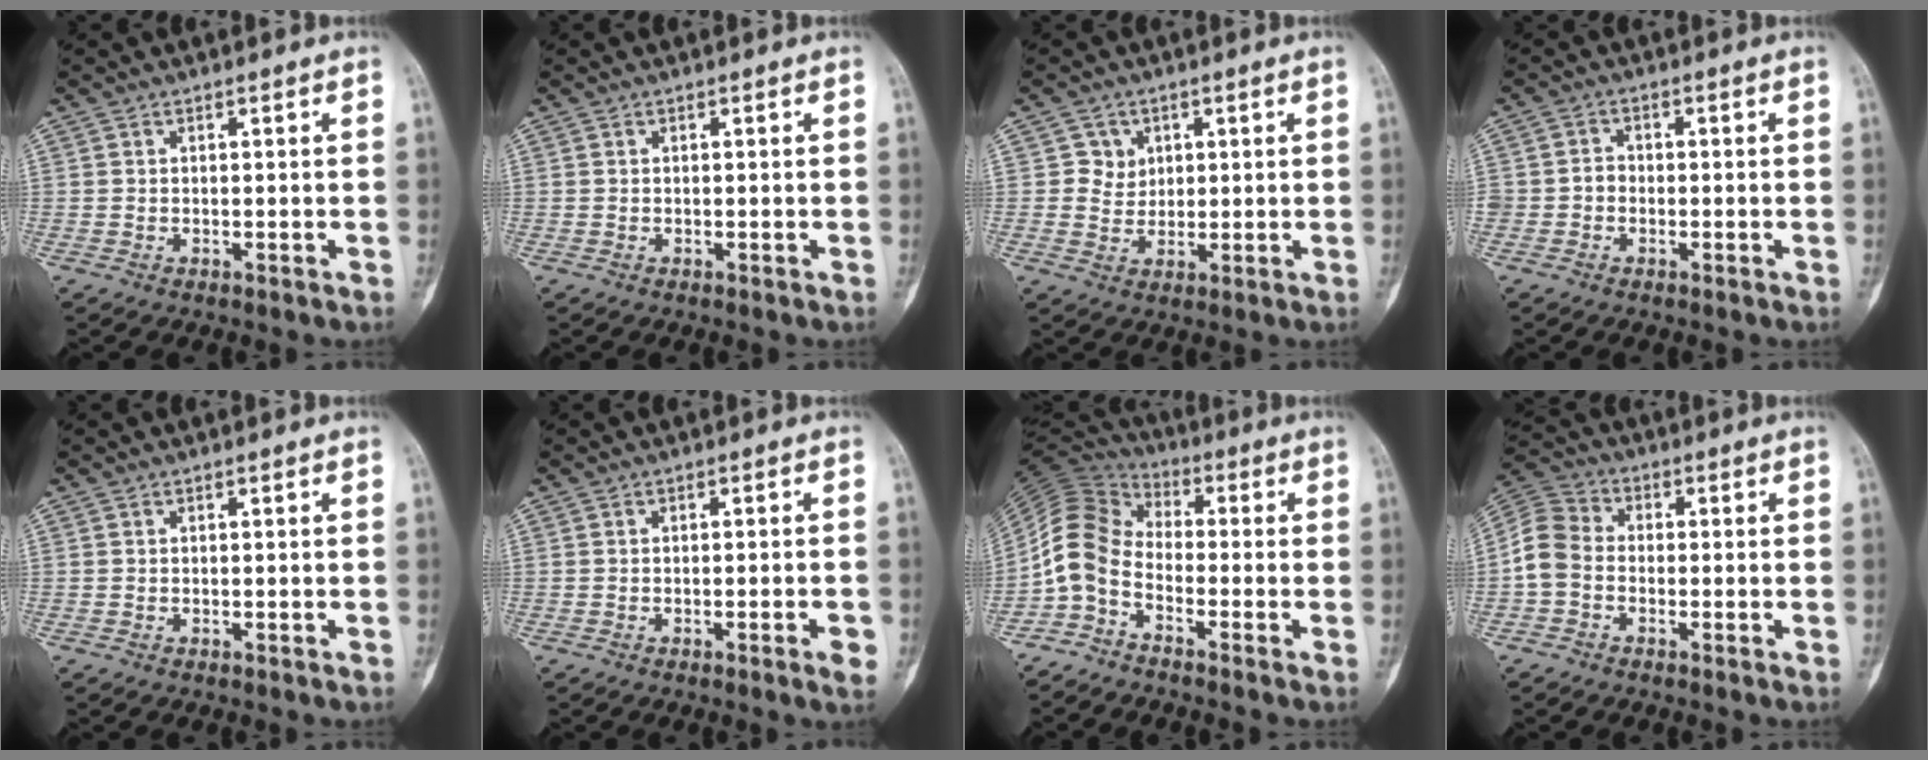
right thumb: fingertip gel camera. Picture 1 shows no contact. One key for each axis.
{"total": 0.0}
{"total": 3.9, "fx": 1.3, "fy": 3.7, "fz": 0.4, "tx": 0.020, "ty": -0.002, "tz": 0.020}
{"total": 2.1, "fx": -0.7, "fy": 1.8, "fz": 0.7, "tx": 0.002, "ty": 0.009, "tz": -0.020}
{"total": 0.0}
{"total": 2.8, "fx": -1.1, "fy": 0.3, "fz": 2.5, "tx": -0.035, "ty": -0.002, "tz": -0.014}
{"total": 8.3, "fx": -3.6, "fy": 5.4, "fz": 5.2, "tx": -0.101, "ty": 0.054, "tz": -0.092}
{"total": 6.8, "fx": -1.5, "fy": 5.4, "fz": 3.9, "tx": -0.069, "ty": 0.022, "tz": -0.048}